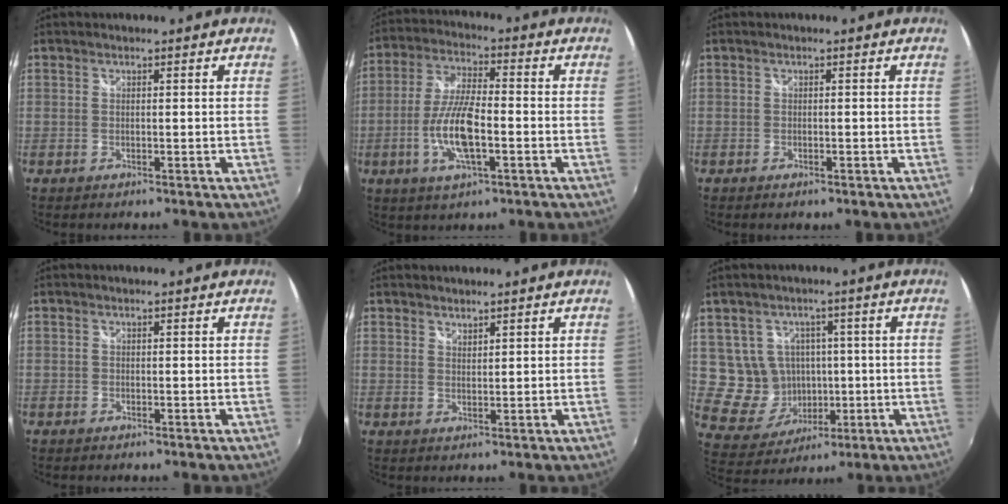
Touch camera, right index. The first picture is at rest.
{"total": 11.0, "force": [-3.2, 3.1, 10.1], "torque": [-0.208, -0.004, -0.063]}
{"total": 1.1, "force": [-0.7, 0.6, 0.6], "torque": [-0.010, -0.005, -0.013]}
{"total": 0.7, "force": [-0.6, 0.5, 0.0], "torque": [-0.003, -0.001, -0.012]}
{"total": 1.4, "force": [1.4, 0.4, 0.2], "torque": [0.000, 0.000, 0.024]}
{"total": 9.5, "force": [0.5, 9.0, 2.8], "torque": [-0.071, 0.007, 0.029]}